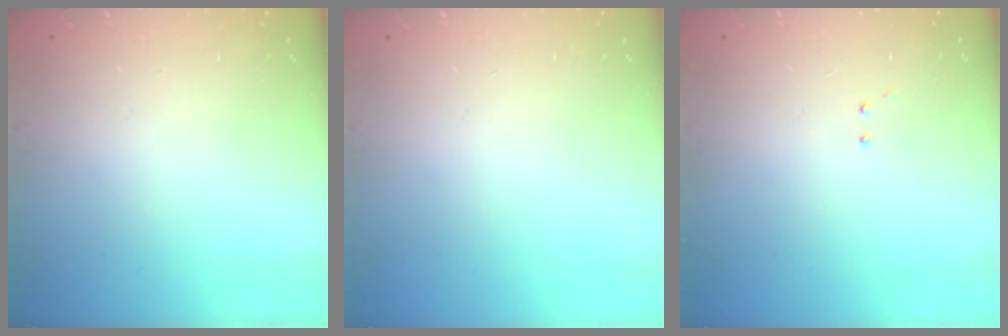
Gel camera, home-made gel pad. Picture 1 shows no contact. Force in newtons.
{"total": 0.0}
{"total": 3.0, "press": 2.9, "slide": 0.7}